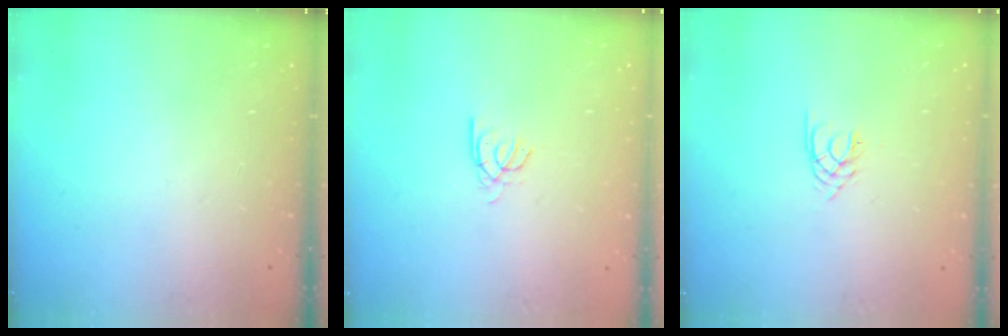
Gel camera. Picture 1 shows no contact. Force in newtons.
{"total": 2.3, "press": 2.3, "slide": 0.2}
{"total": 2.1, "press": 2.0, "slide": 0.3}